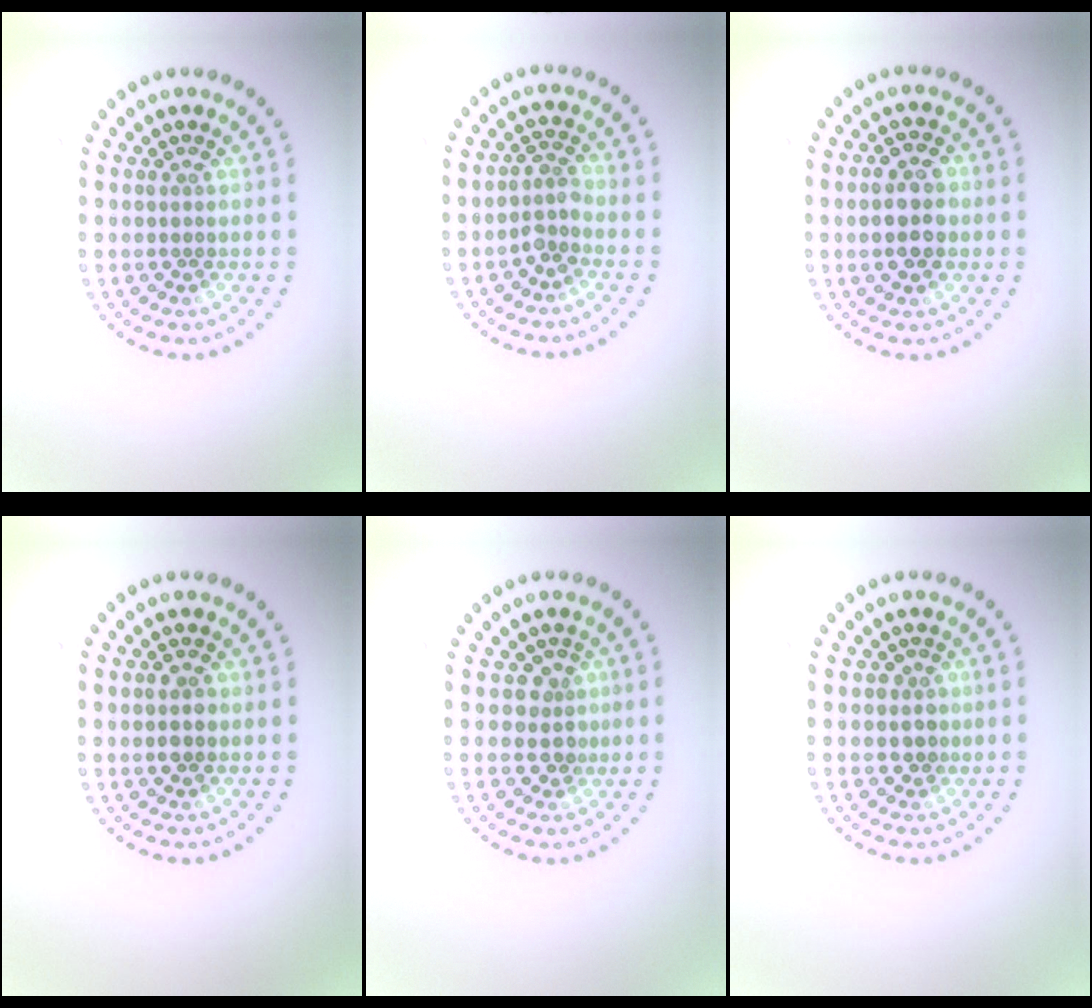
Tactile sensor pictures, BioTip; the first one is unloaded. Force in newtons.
{"total": 1.8, "press": 1.3, "slide": 1.3}
{"total": 3.8, "press": 3.8, "slide": 0.1}
{"total": 1.9, "press": 1.9, "slide": 0.1}
{"total": 2.2, "press": 1.6, "slide": 1.5}
{"total": 1.4, "press": 1.1, "slide": 0.8}